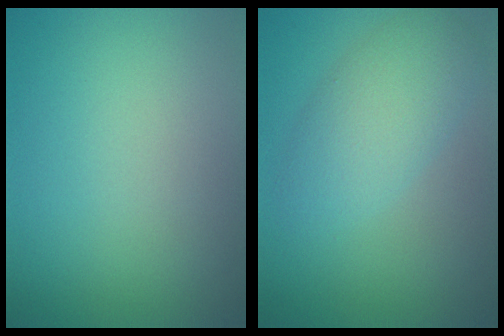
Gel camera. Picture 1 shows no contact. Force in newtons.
{"total": 3.9, "press": 3.9, "slide": 0.1}